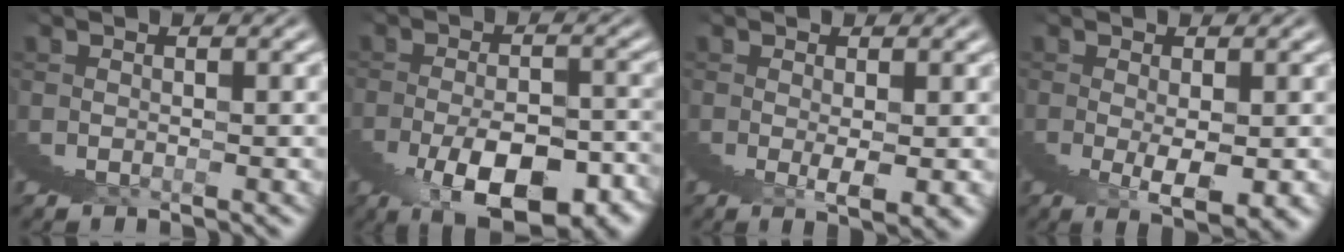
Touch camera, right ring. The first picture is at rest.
{"total": 6.6, "force": [-2.9, 1.9, 5.6], "torque": [-0.078, 0.004, -0.042]}
{"total": 2.5, "force": [1.4, -1.4, 1.5], "torque": [-0.010, 0.015, 0.021]}
{"total": 2.9, "force": [0.8, -1.2, 2.5], "torque": [-0.025, 0.013, 0.015]}